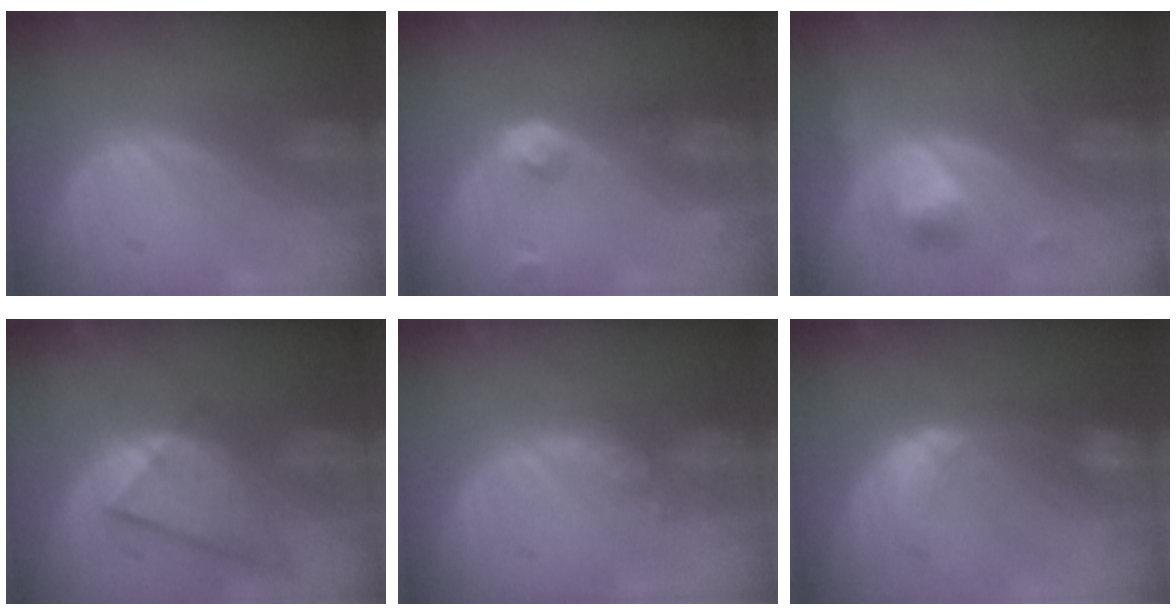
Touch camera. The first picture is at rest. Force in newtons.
{"total": 4.1, "press": 4.1, "slide": 0.6}
{"total": 5.1, "press": 4.7, "slide": 1.9}
{"total": 8.8, "press": 7.6, "slide": 4.3}
{"total": 4.6, "press": 4.1, "slide": 2.2}
{"total": 8.2, "press": 7.3, "slide": 3.8}